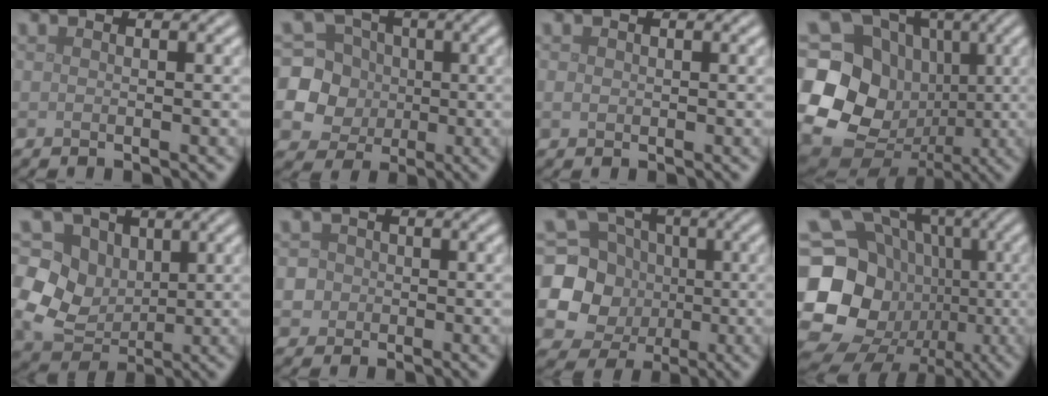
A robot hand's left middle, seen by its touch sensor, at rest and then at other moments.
{"total": 7.3, "force": [-0.1, 7.0, 2.3], "torque": [-0.041, 0.015, -0.030]}
{"total": 0.7, "force": [0.1, 0.7, 0.2], "torque": [-0.003, -0.001, 0.001]}
{"total": 15.5, "force": [-0.2, 13.5, 7.6], "torque": [-0.171, 0.007, -0.019]}
{"total": 9.3, "force": [1.5, 7.6, 5.1], "torque": [-0.117, 0.018, 0.013]}
{"total": 4.1, "force": [0.1, 3.8, 1.3], "torque": [-0.006, 0.026, -0.014]}
{"total": 8.2, "force": [-0.4, 7.6, 3.1], "torque": [-0.061, -0.005, -0.031]}
{"total": 21.9, "force": [-4.6, 19.6, 8.7], "torque": [-0.188, -0.008, -0.113]}